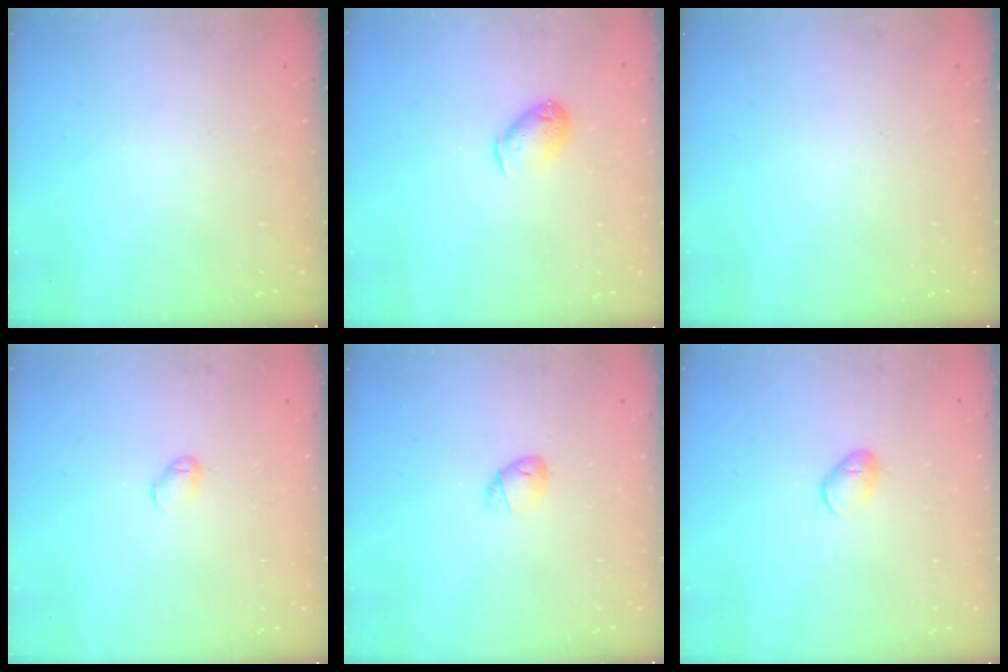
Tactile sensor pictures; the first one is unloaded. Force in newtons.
{"total": 6.8, "press": 6.8, "slide": 0.8}
{"total": 0.0}
{"total": 4.9, "press": 4.8, "slide": 1.0}
{"total": 5.2, "press": 5.0, "slide": 1.3}
{"total": 5.9, "press": 5.9, "slide": 0.9}